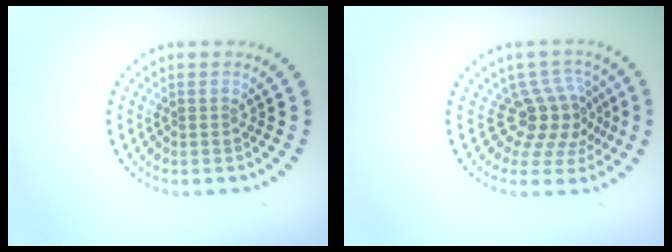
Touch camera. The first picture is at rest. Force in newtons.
{"total": 4.1, "press": 2.8, "slide": 3.0}